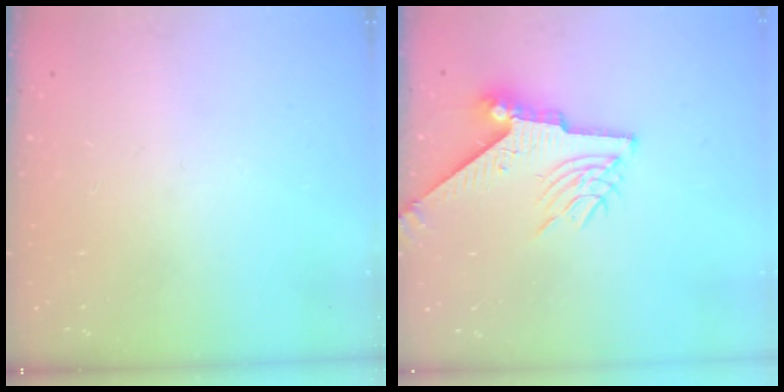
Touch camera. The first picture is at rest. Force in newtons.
{"total": 9.2, "press": 9.1, "slide": 1.1}